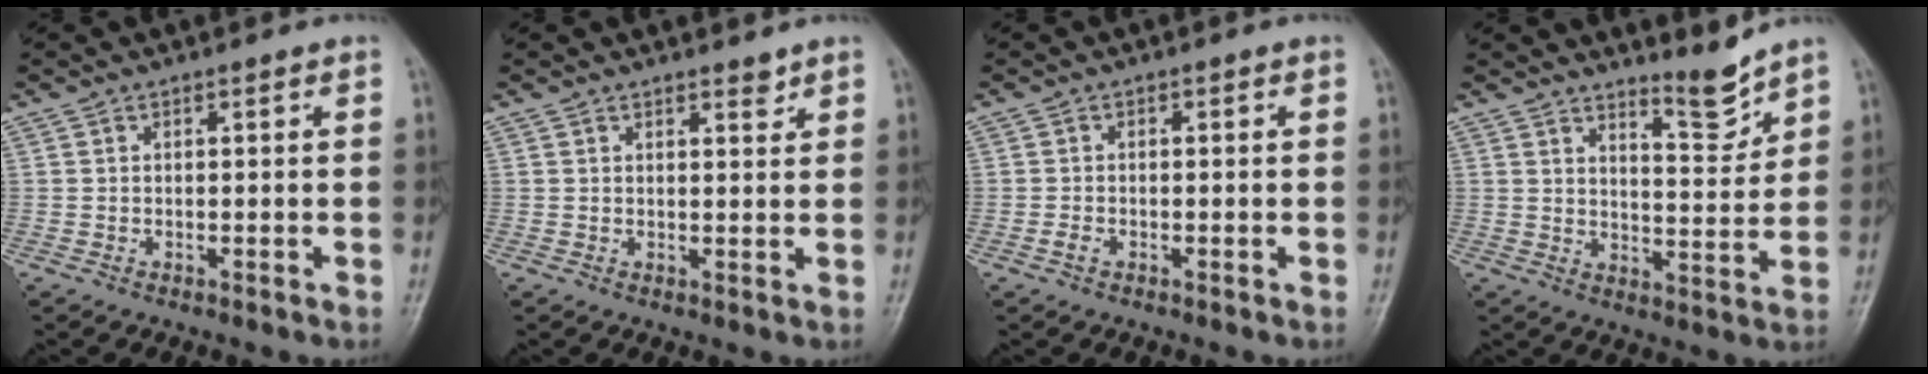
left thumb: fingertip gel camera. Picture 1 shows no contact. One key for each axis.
{"total": 1.7, "fx": 1.4, "fy": 0.5, "fz": 0.7, "tx": -0.003, "ty": -0.011, "tz": 0.021}
{"total": 1.2, "fx": -0.7, "fy": 0.8, "fz": 0.6, "tx": -0.015, "ty": 0.002, "tz": -0.015}
{"total": 6.0, "fx": 5.4, "fy": 0.8, "fz": 2.6, "tx": -0.031, "ty": -0.060, "tz": 0.092}